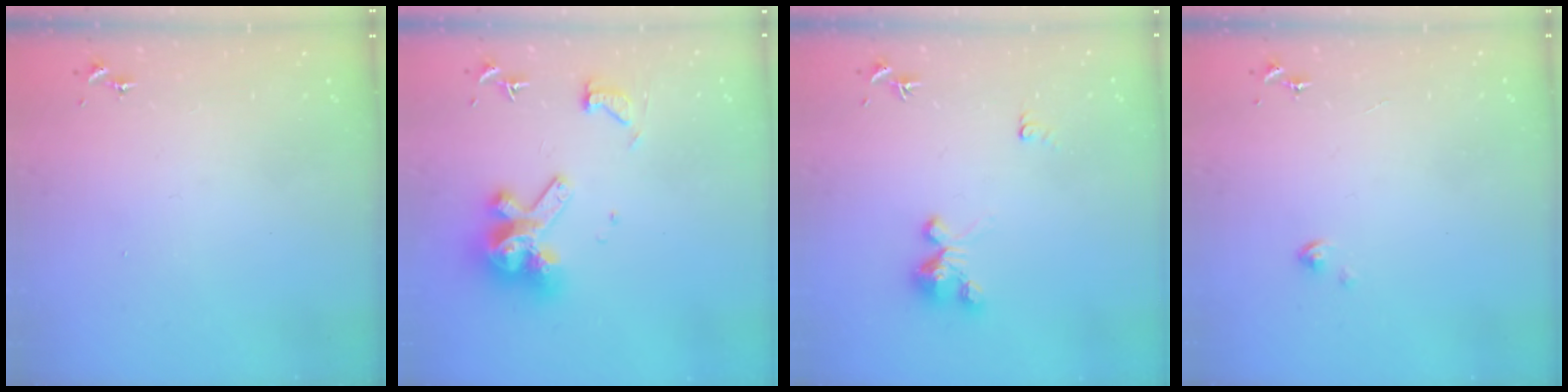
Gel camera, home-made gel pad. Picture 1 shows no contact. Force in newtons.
{"total": 14.0, "press": 13.9, "slide": 1.5}
{"total": 5.8, "press": 5.8, "slide": 0.6}
{"total": 2.5, "press": 2.4, "slide": 0.2}